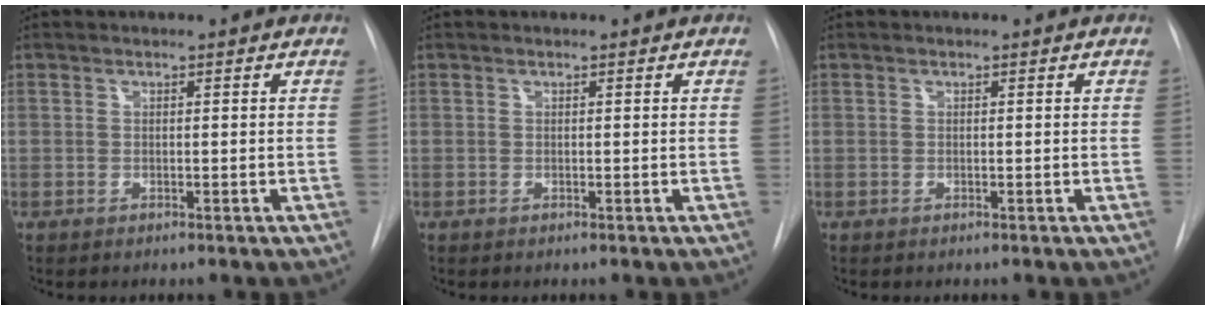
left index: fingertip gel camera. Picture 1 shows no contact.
{"total": 0.0}
{"total": 0.0}